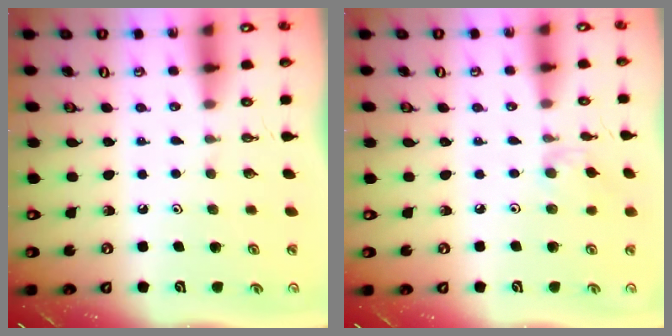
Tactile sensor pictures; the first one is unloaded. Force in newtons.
{"total": 3.5, "press": 3.4, "slide": 0.6}